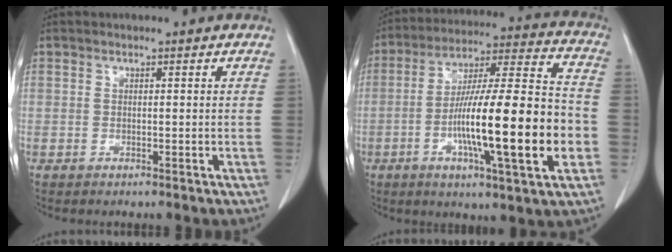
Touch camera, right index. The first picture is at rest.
{"total": 21.4, "force": [-4.9, 1.8, 20.7], "torque": [-0.333, 0.000, -0.078]}